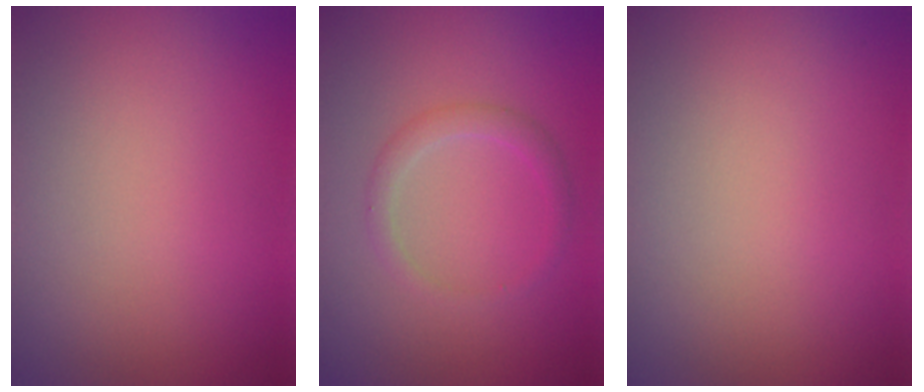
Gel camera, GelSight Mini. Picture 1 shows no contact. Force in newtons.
{"total": 1.7, "press": 1.7, "slide": 0.0}
{"total": 0.0}